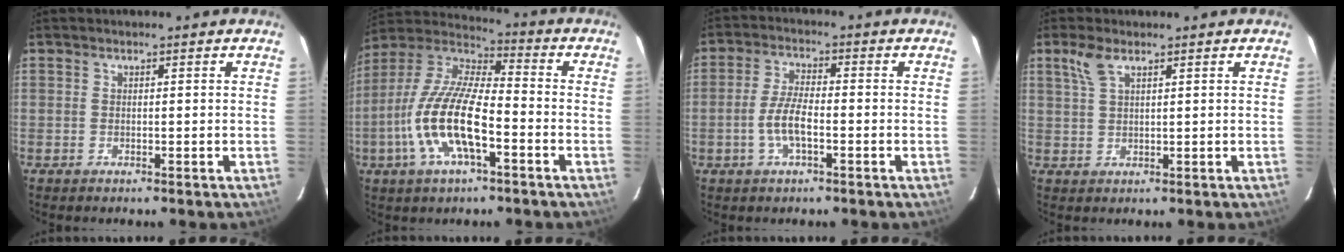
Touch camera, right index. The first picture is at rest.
{"total": 16.3, "force": [-5.7, 5.3, 14.4], "torque": [-0.298, -0.006, -0.115]}
{"total": 6.0, "force": [-2.0, 1.9, 5.4], "torque": [-0.113, 0.003, -0.040]}
{"total": 3.6, "force": [2.2, 1.3, 2.5], "torque": [-0.053, 0.007, 0.047]}